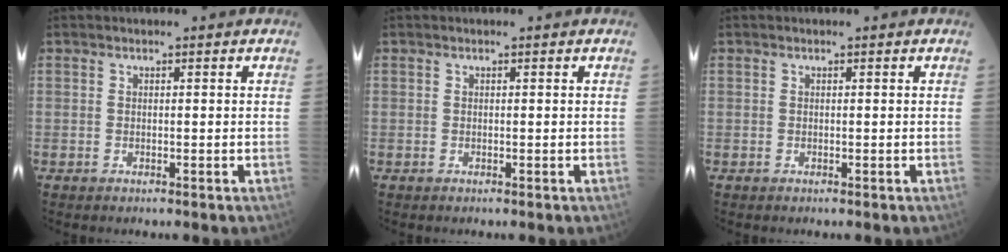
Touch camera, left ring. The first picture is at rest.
{"total": 0.0}
{"total": 0.0}